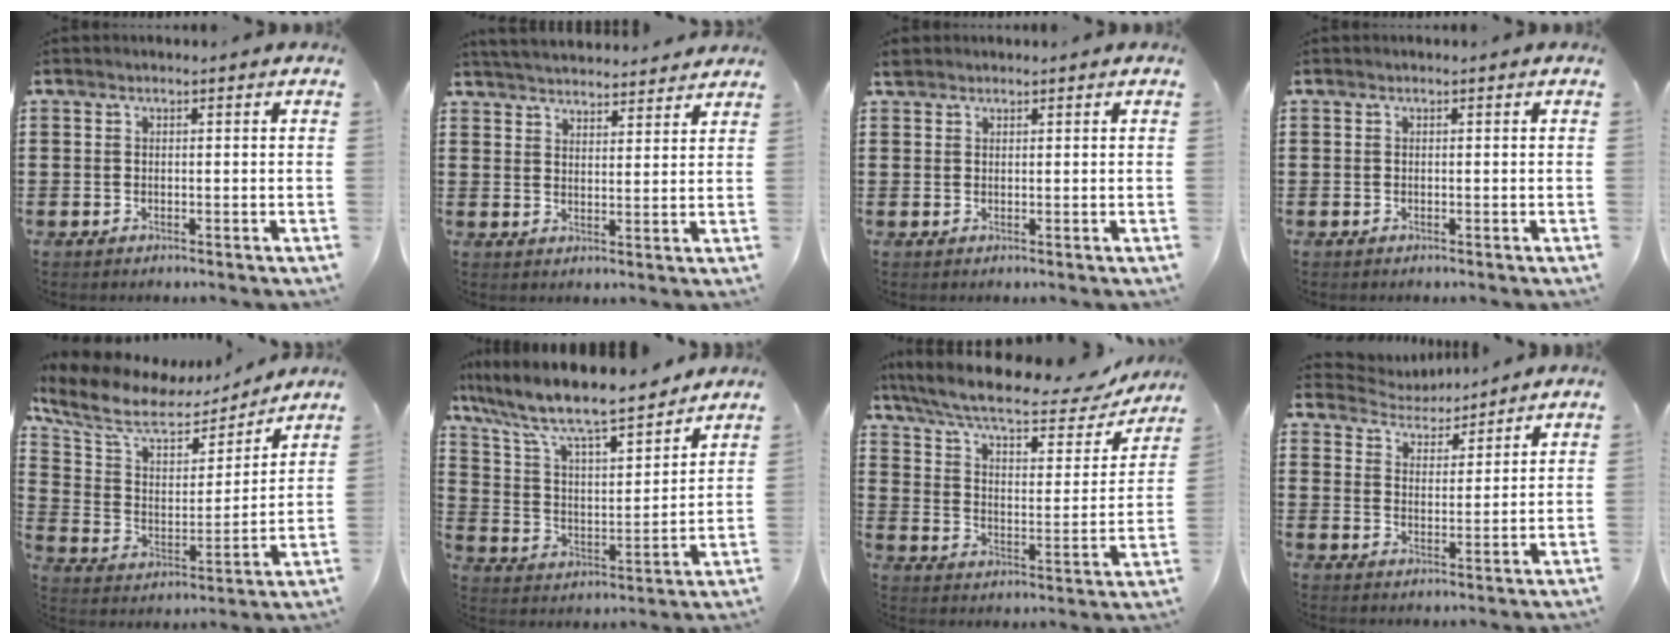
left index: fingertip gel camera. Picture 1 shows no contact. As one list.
[{"total": 4.2, "force": [4.1, 0.2, 0.4], "torque": [-0.022, -0.018, 0.075]}, {"total": 1.4, "force": [1.2, 0.5, 0.4], "torque": [-0.011, 0.002, 0.024]}, {"total": 0.0}, {"total": 9.5, "force": [7.6, 3.4, 4.7], "torque": [-0.127, -0.038, 0.128]}, {"total": 8.7, "force": [7.7, 1.1, 4.0], "torque": [-0.111, -0.055, 0.128]}, {"total": 9.7, "force": [7.7, 1.8, 5.6], "torque": [-0.135, -0.036, 0.130]}, {"total": 4.0, "force": [3.9, 0.8, -0.2], "torque": [-0.019, -0.020, 0.068]}]